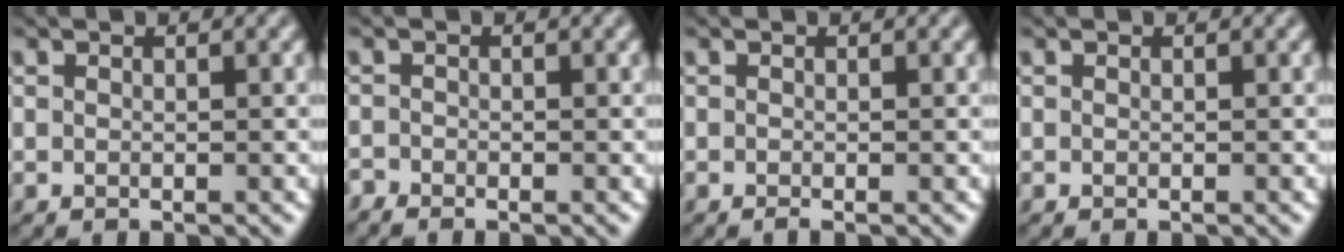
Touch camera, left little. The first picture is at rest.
{"total": 0.9, "force": [-0.8, 0.3, 0.1], "torque": [-0.003, 0.001, -0.019]}
{"total": 0.5, "force": [-0.3, 0.1, 0.4], "torque": [-0.008, -0.002, -0.006]}
{"total": 0.0}